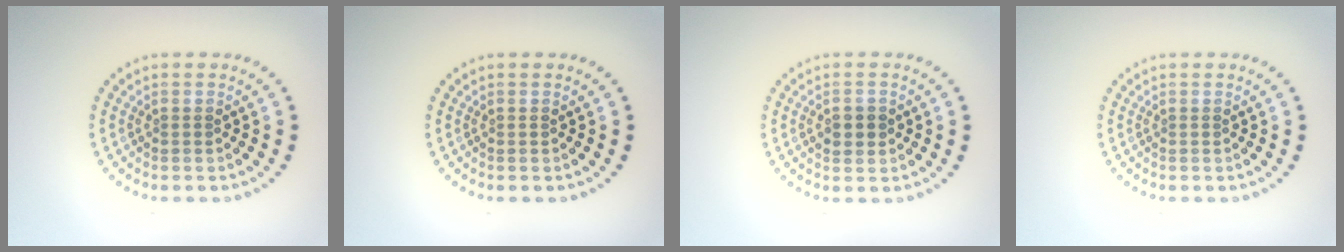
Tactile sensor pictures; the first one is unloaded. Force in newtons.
{"total": 0.0}
{"total": 2.1, "press": 2.1, "slide": 0.5}
{"total": 0.0}